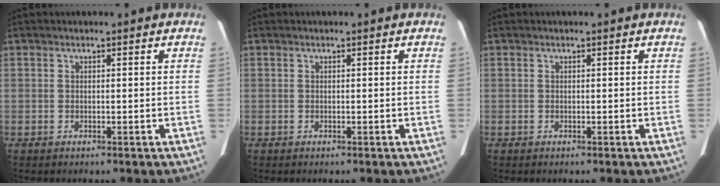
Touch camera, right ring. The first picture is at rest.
{"total": 0.0}
{"total": 0.0}